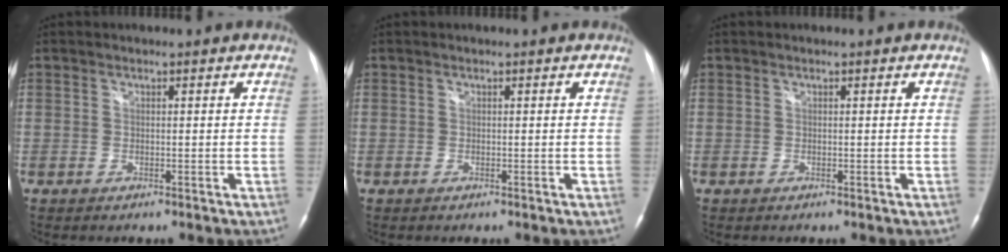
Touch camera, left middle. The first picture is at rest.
{"total": 0.0}
{"total": 0.0}